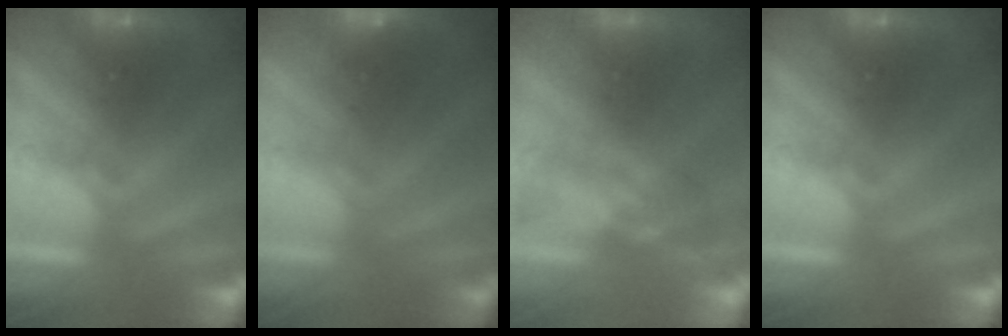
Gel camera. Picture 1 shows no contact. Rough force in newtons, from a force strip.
{"total": 1.4}
{"total": 2.7}
{"total": 0.0}